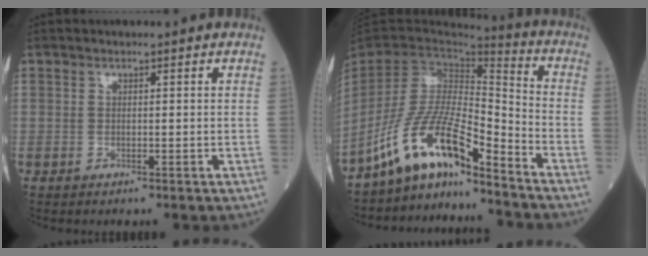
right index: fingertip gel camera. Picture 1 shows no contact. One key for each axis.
{"total": 14.8, "fx": -11.5, "fy": 3.0, "fz": 8.9, "tx": -0.182, "ty": 0.009, "tz": -0.212}